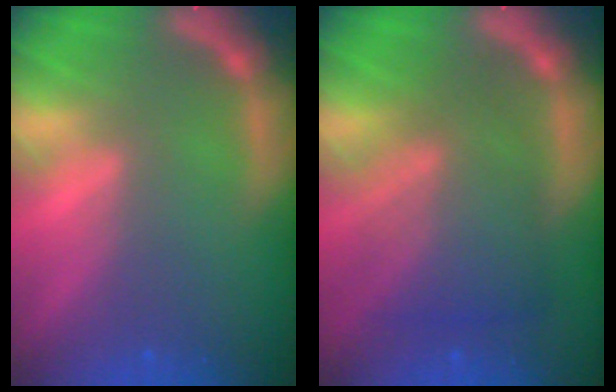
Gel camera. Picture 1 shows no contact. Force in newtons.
{"total": 7.6}